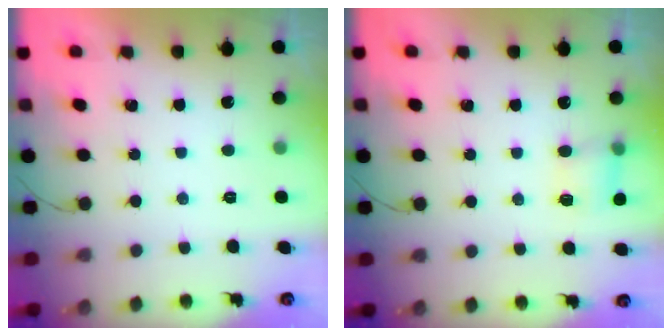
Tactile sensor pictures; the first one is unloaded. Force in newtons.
{"total": 4.3, "press": 4.2, "slide": 0.6}